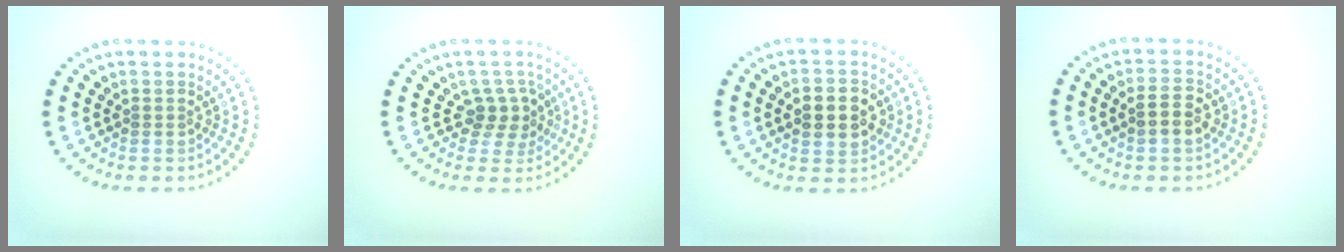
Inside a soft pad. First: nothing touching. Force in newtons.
{"total": 2.4, "press": 2.1, "slide": 1.2}
{"total": 4.0, "press": 4.0, "slide": 0.2}
{"total": 2.3, "press": 2.2, "slide": 0.3}